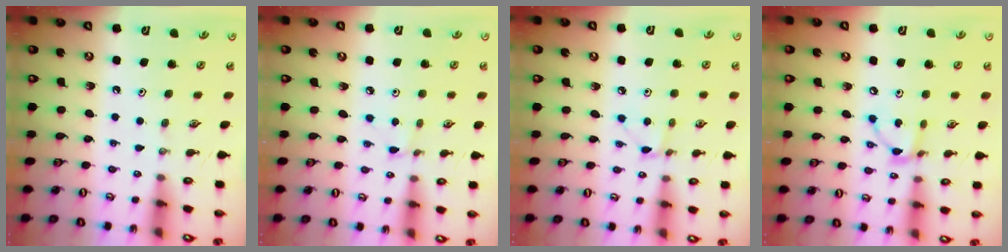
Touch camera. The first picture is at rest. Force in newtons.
{"total": 0.8, "press": 0.8, "slide": 0.1}
{"total": 3.2, "press": 3.1, "slide": 0.4}
{"total": 8.5, "press": 8.5, "slide": 0.4}